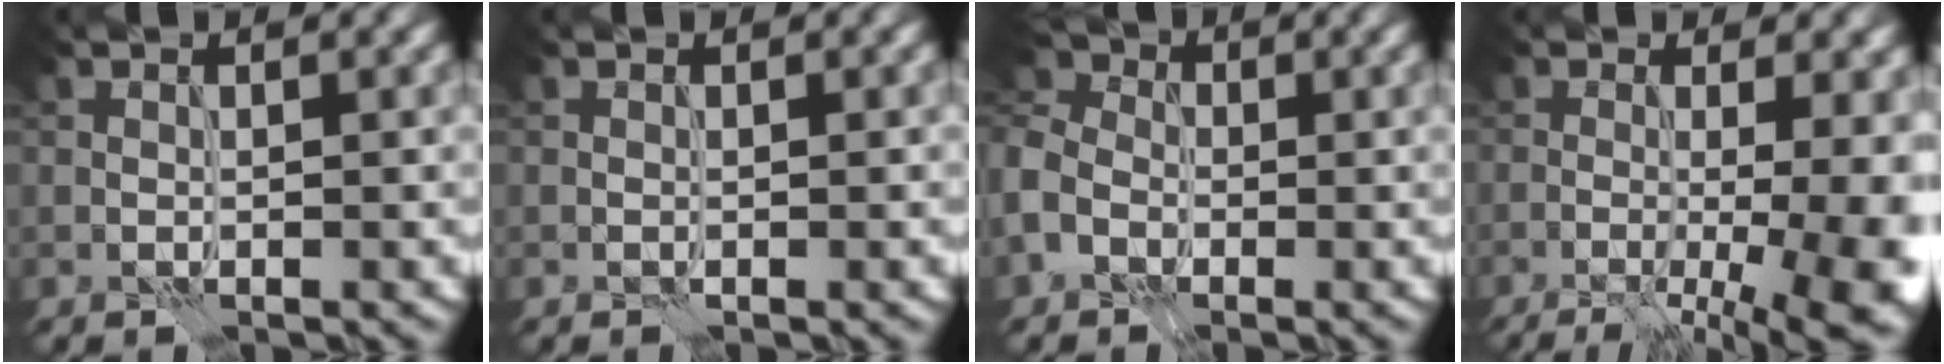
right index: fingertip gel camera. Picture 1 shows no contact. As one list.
[{"total": 0.0}, {"total": 6.0, "force": [-1.0, 4.8, 3.4], "torque": [-0.089, 0.009, -0.023]}, {"total": 12.2, "force": [-1.5, 5.1, 10.9], "torque": [-0.082, 0.003, -0.015]}]